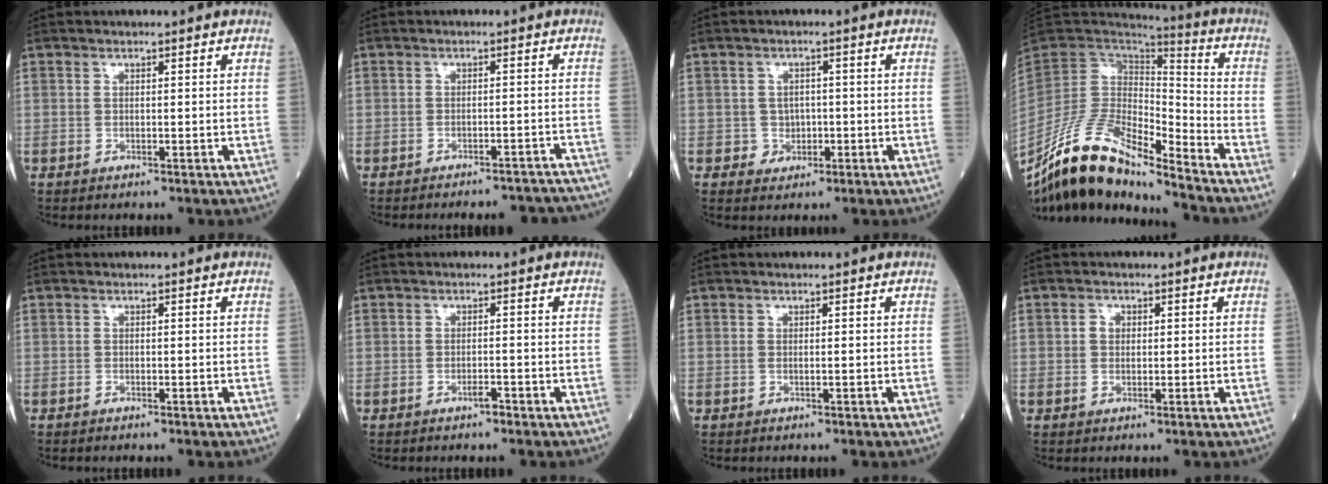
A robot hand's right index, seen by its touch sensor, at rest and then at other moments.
{"total": 10.7, "force": [-10.4, 1.8, 2.2], "torque": [-0.012, 0.012, -0.106]}
{"total": 2.7, "force": [-0.6, 2.6, 0.5], "torque": [0.001, 0.007, -0.005]}
{"total": 16.5, "force": [-12.9, 3.8, 9.6], "torque": [-0.174, 0.016, -0.236]}
{"total": 0.0}
{"total": 1.1, "force": [-0.8, 0.2, 0.7], "torque": [-0.012, 0.001, -0.015]}
{"total": 0.0}
{"total": 1.4, "force": [0.2, 1.1, 0.7], "torque": [-0.011, 0.002, 0.002]}